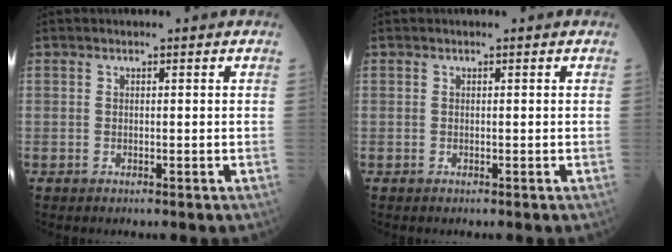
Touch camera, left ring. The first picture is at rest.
{"total": 0.0}